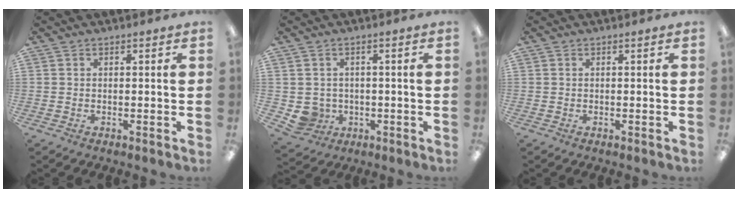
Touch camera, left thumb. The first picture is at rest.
{"total": 4.5, "force": [-0.1, 4.4, 0.7], "torque": [-0.029, 0.006, 0.004]}
{"total": 0.0}